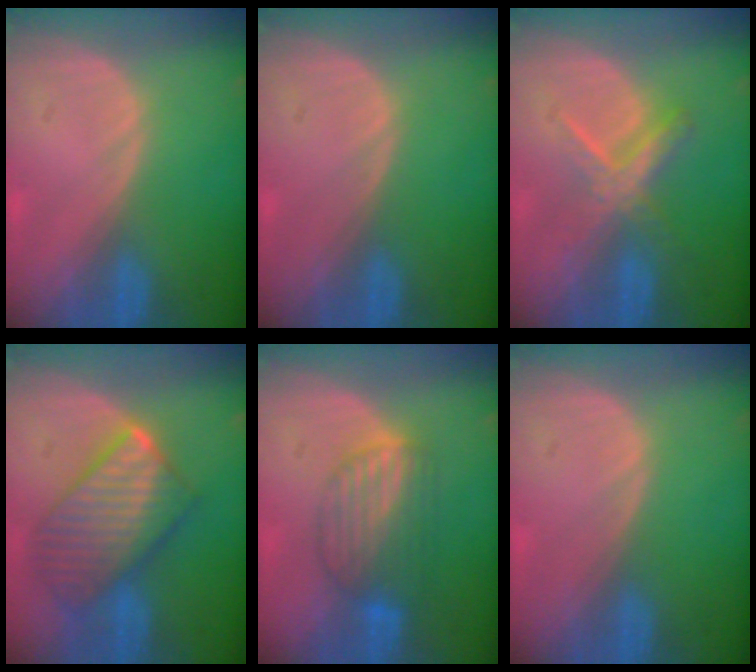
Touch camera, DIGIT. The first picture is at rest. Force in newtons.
{"total": 0.0}
{"total": 5.5, "press": 5.3, "slide": 1.7}
{"total": 10.1, "press": 10.1, "slide": 0.7}
{"total": 6.4, "press": 6.3, "slide": 0.7}
{"total": 0.0}